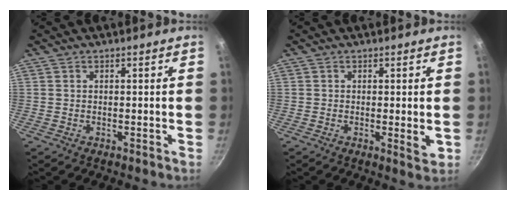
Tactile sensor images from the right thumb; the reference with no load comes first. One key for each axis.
{"total": 2.5, "fx": -0.1, "fy": 0.8, "fz": 2.4, "tx": -0.039, "ty": -0.009, "tz": -0.002}